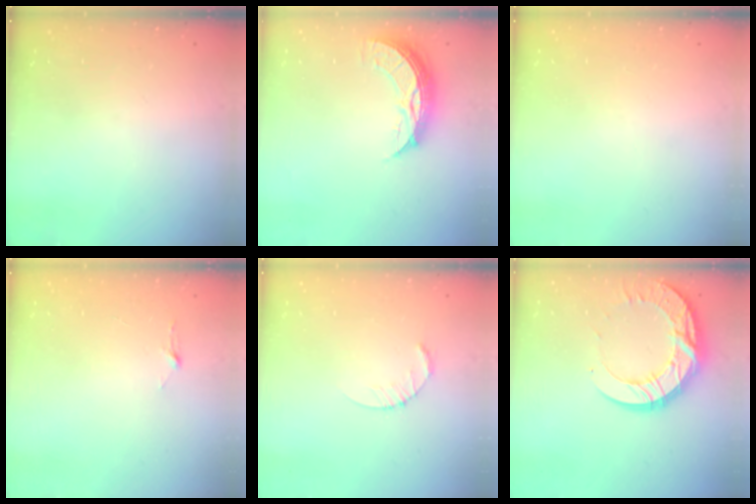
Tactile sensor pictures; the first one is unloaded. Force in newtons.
{"total": 8.4, "press": 8.4, "slide": 0.8}
{"total": 0.0}
{"total": 2.9, "press": 2.9, "slide": 0.3}
{"total": 2.6, "press": 2.6, "slide": 0.4}
{"total": 17.3, "press": 17.2, "slide": 1.5}